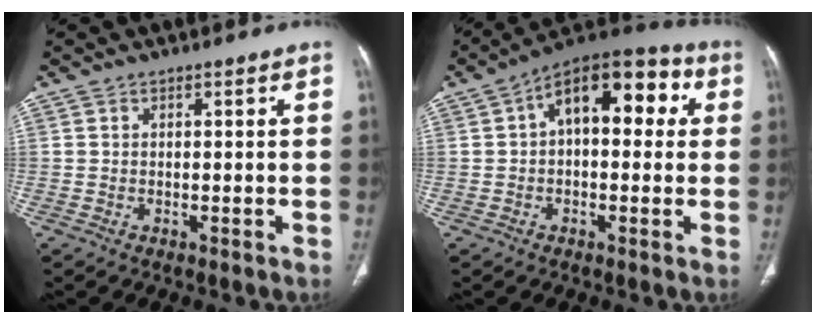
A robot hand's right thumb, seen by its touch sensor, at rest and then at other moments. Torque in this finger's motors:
{"motor_torque": [1.20, 3.82, 1.59, -0.21, 0.10]}